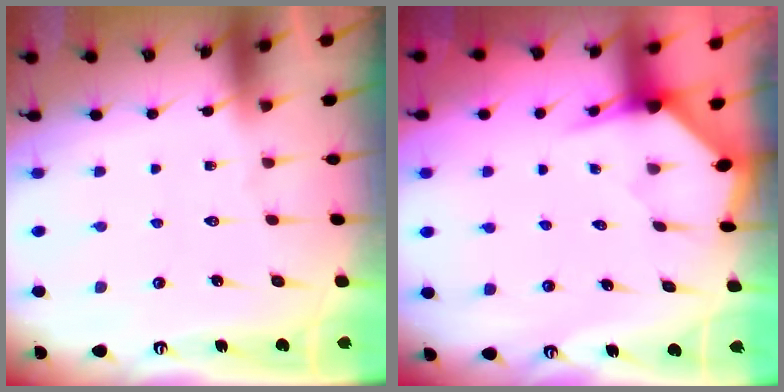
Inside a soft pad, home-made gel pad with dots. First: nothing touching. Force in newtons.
{"total": 3.3, "press": 3.3, "slide": 0.3}